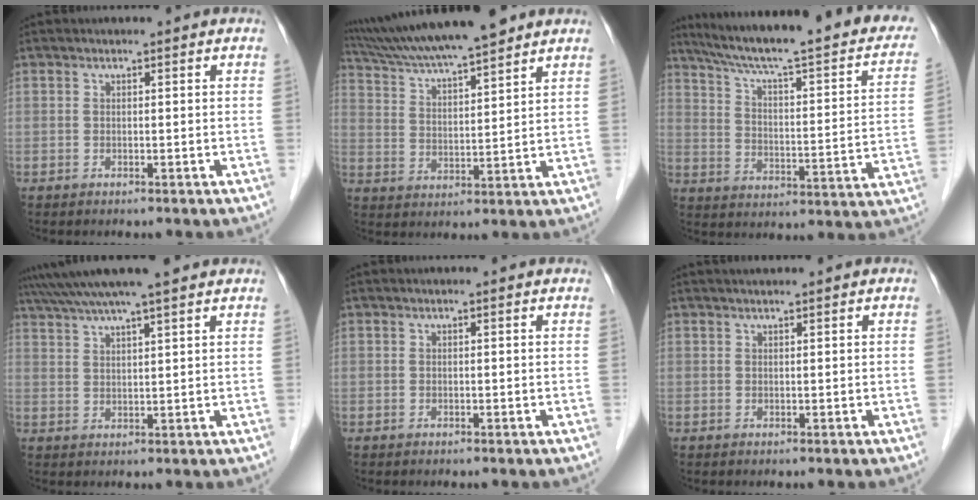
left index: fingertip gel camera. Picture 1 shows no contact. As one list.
[{"total": 15.6, "force": [13.6, 0.8, 7.7], "torque": [-0.135, 0.020, 0.229]}, {"total": 28.3, "force": [22.7, 4.0, 16.4], "torque": [-0.243, -0.013, 0.291]}, {"total": 12.2, "force": [10.4, 0.0, 6.3], "torque": [-0.113, 0.037, 0.151]}, {"total": 0.7, "force": [0.7, 0.1, 0.2], "torque": [-0.010, 0.004, 0.007]}, {"total": 2.1, "force": [1.9, 0.0, 0.9], "torque": [-0.010, 0.020, 0.032]}]